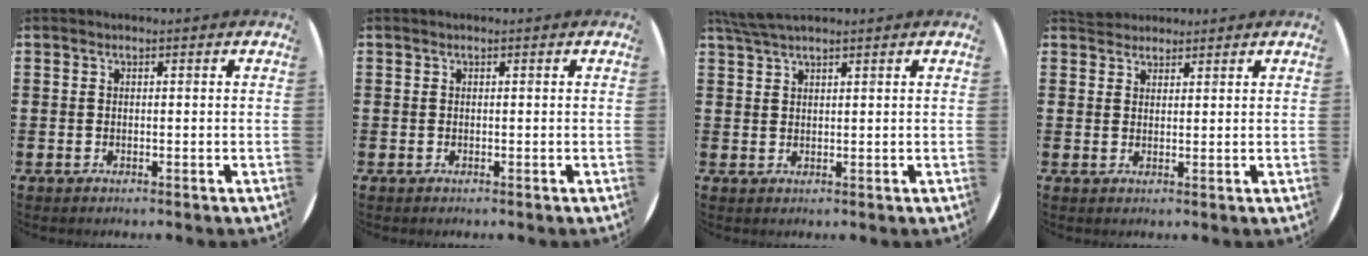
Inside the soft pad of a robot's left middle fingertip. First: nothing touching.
{"total": 0.0}
{"total": 3.1, "force": [2.7, 0.4, 1.6], "torque": [-0.036, 0.003, 0.051]}
{"total": 2.5, "force": [2.4, 0.7, -0.1], "torque": [-0.002, 0.001, 0.047]}